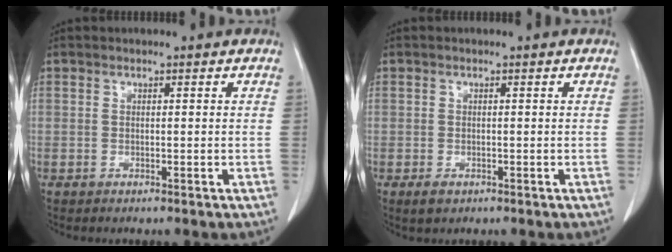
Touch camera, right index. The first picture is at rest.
{"total": 2.3, "force": [-1.0, 1.6, 1.3], "torque": [-0.022, -0.001, -0.007]}